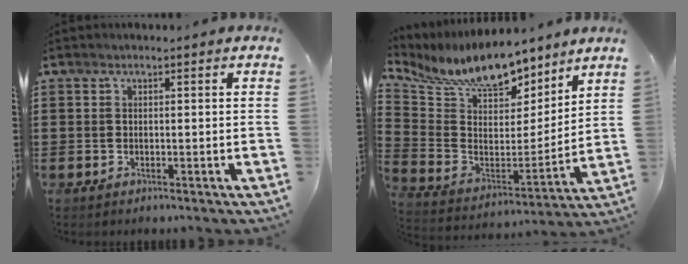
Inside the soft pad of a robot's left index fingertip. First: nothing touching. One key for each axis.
{"total": 11.1, "fx": 9.4, "fy": 3.8, "fz": 4.5, "tx": -0.115, "ty": -0.056, "tz": 0.169}